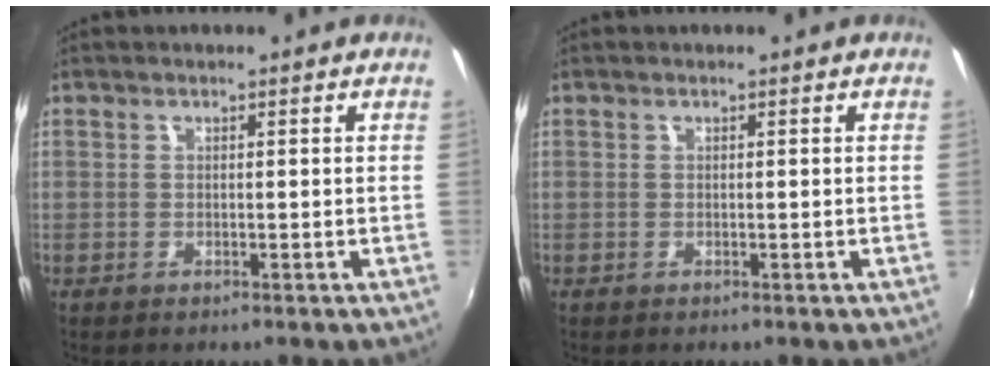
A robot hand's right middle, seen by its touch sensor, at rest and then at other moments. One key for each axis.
{"total": 0.0}